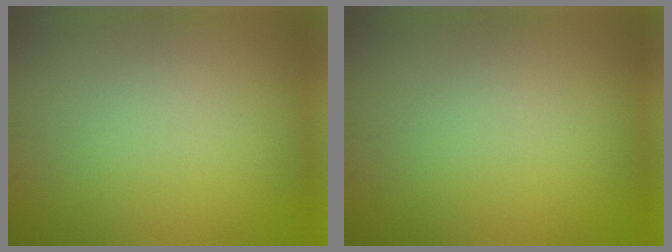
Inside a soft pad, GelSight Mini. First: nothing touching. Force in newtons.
{"total": 0.0}